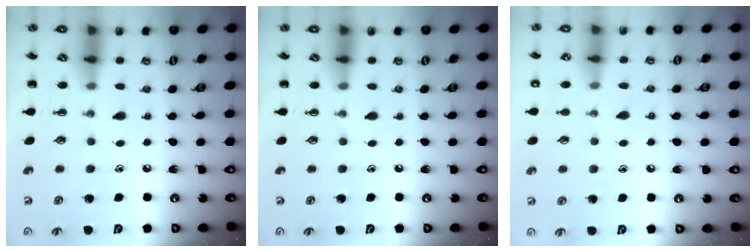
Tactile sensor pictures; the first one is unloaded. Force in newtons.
{"total": 0.0}
{"total": 5.7, "press": 5.5, "slide": 1.5}